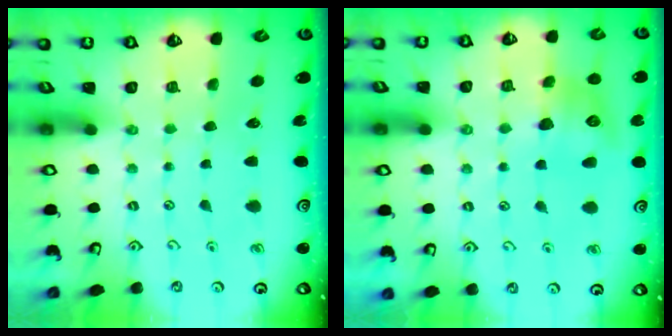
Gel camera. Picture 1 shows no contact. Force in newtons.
{"total": 9.8, "press": 9.8, "slide": 0.2}